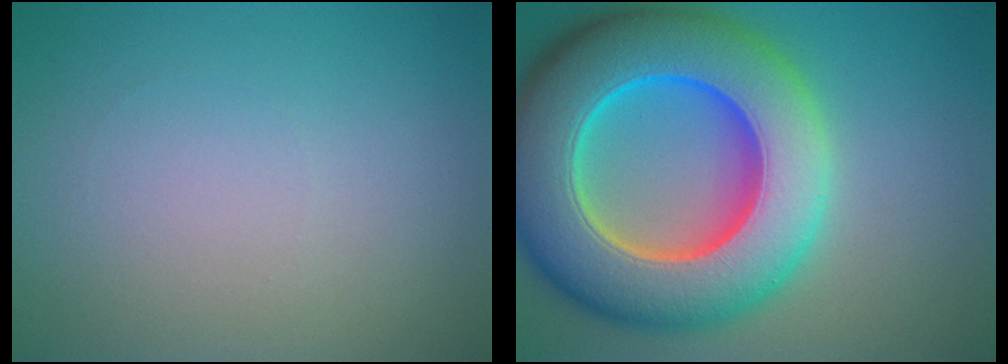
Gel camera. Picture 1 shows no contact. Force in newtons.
{"total": 15.6, "press": 15.6, "slide": 0.5}